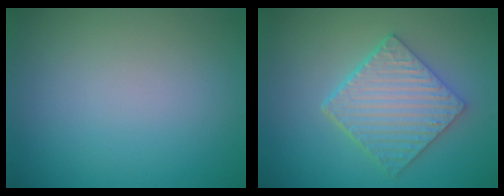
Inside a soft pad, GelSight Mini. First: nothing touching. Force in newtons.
{"total": 5.3, "press": 4.4, "slide": 2.9}